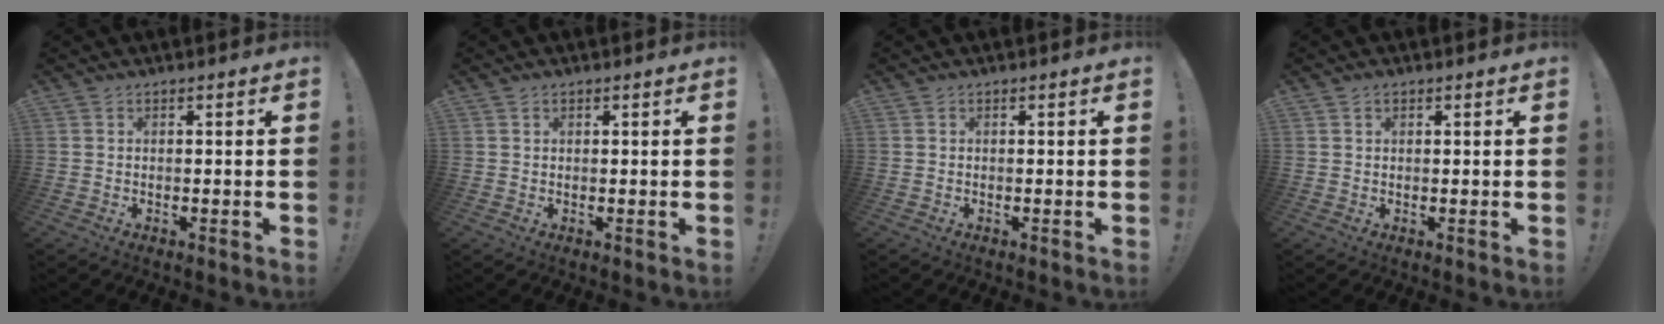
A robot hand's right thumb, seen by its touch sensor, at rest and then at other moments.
{"total": 0.6, "force": [0.4, 0.5, 0.2], "torque": [-0.002, 0.000, 0.007]}
{"total": 0.0}
{"total": 1.0, "force": [0.5, 0.7, 0.4], "torque": [-0.007, 0.002, 0.010]}